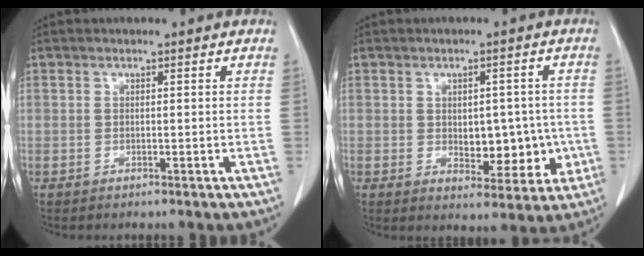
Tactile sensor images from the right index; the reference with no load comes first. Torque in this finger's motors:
{"motor_torque": [0.24, -0.07, 0.16, 0.04]}